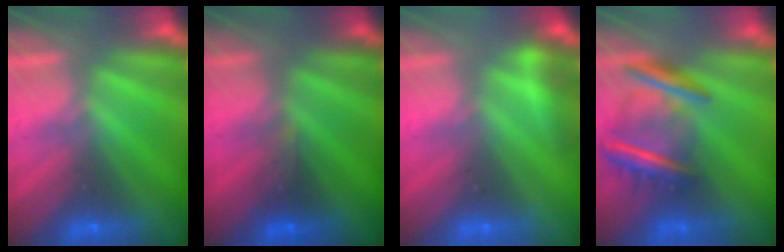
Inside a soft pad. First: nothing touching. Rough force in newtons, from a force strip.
{"total": 3.7}
{"total": 2.9}
{"total": 10.8}